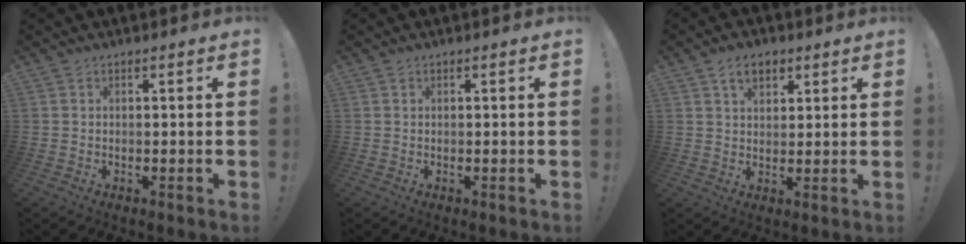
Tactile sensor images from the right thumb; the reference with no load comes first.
{"total": 0.0}
{"total": 6.2, "force": [3.3, 4.0, 3.4], "torque": [-0.051, -0.005, 0.060]}